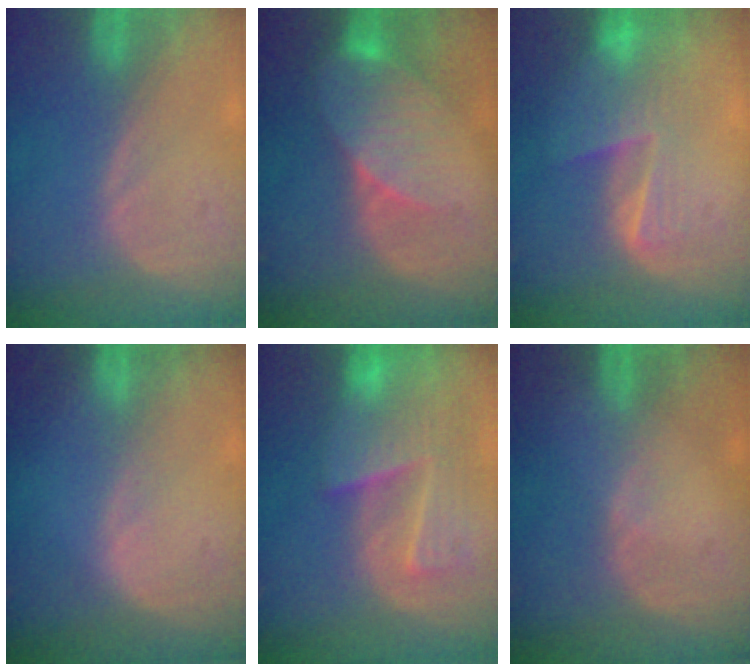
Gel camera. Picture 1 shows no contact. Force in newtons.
{"total": 8.1, "press": 7.3, "slide": 3.5}
{"total": 6.6, "press": 6.2, "slide": 2.1}
{"total": 0.6, "press": 0.6, "slide": 0.1}
{"total": 9.3, "press": 8.3, "slide": 4.2}
{"total": 1.1, "press": 0.8, "slide": 0.8}